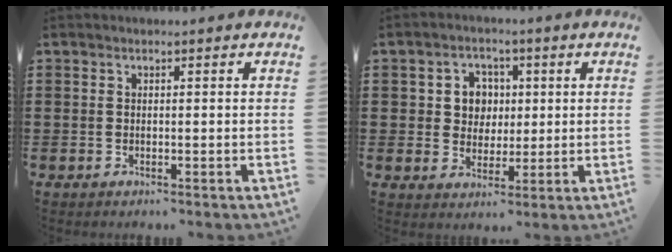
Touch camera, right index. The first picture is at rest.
{"total": 5.2, "force": [0.8, 4.9, 1.7], "torque": [-0.048, 0.015, 0.010]}